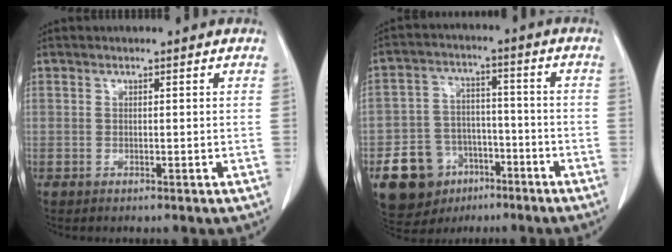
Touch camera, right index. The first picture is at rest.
{"total": 10.9, "force": [-5.4, 8.7, 3.6], "torque": [-0.071, 0.027, -0.081]}